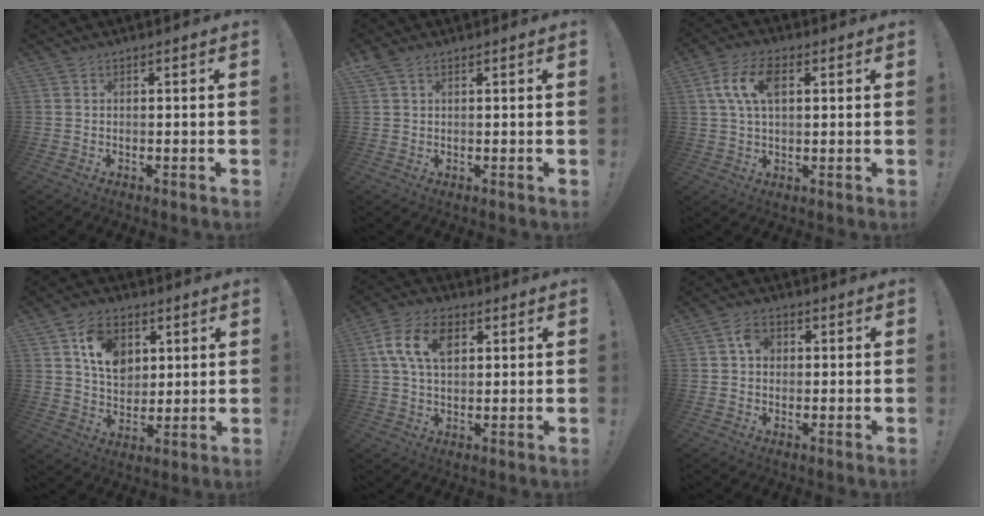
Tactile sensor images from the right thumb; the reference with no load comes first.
{"total": 2.0, "force": [1.2, 1.1, 1.2], "torque": [-0.028, 0.003, 0.024]}
{"total": 10.3, "force": [3.0, 5.8, 7.9], "torque": [-0.147, 0.005, 0.054]}
{"total": 12.6, "force": [5.4, 9.4, 6.4], "torque": [-0.097, -0.013, 0.105]}
{"total": 11.8, "force": [4.0, 7.6, 8.1], "torque": [-0.144, 0.009, 0.075]}
{"total": 4.8, "force": [0.8, 3.9, 2.7], "torque": [-0.038, 0.008, 0.013]}